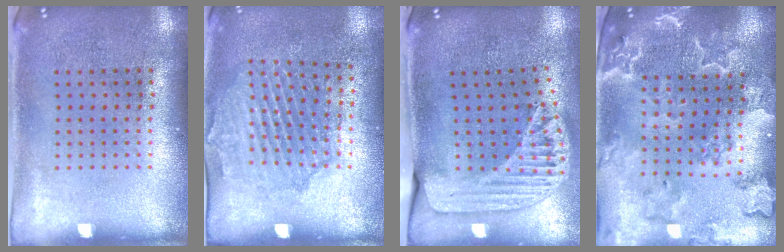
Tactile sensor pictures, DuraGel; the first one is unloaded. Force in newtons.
{"total": 1.5, "press": 1.5, "slide": 0.4}
{"total": 1.8, "press": 1.6, "slide": 0.9}
{"total": 3.3, "press": 3.0, "slide": 1.4}